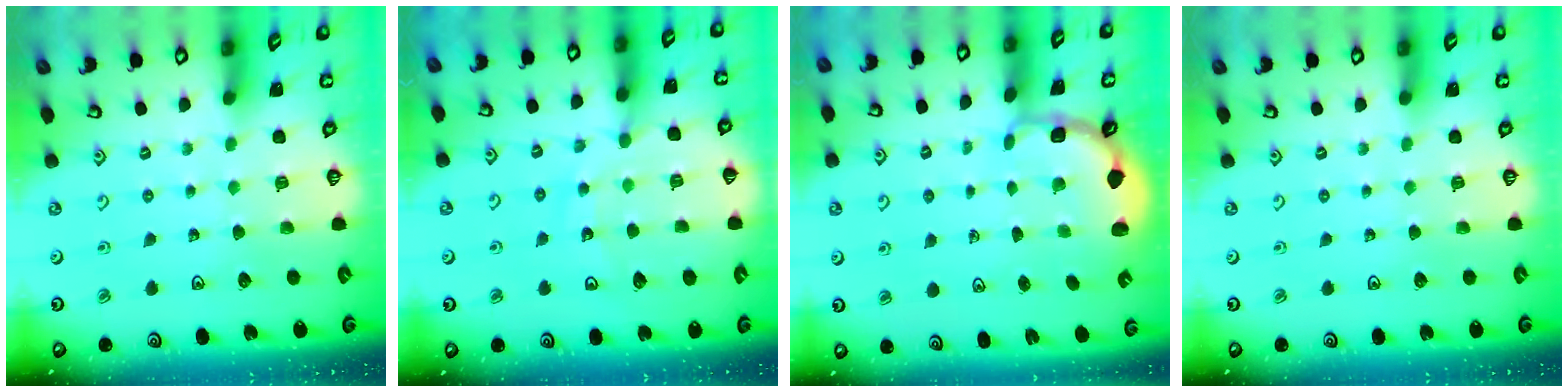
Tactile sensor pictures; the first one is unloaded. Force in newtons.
{"total": 13.0, "press": 12.9, "slide": 1.5}
{"total": 2.5, "press": 2.2, "slide": 1.2}
{"total": 0.0}